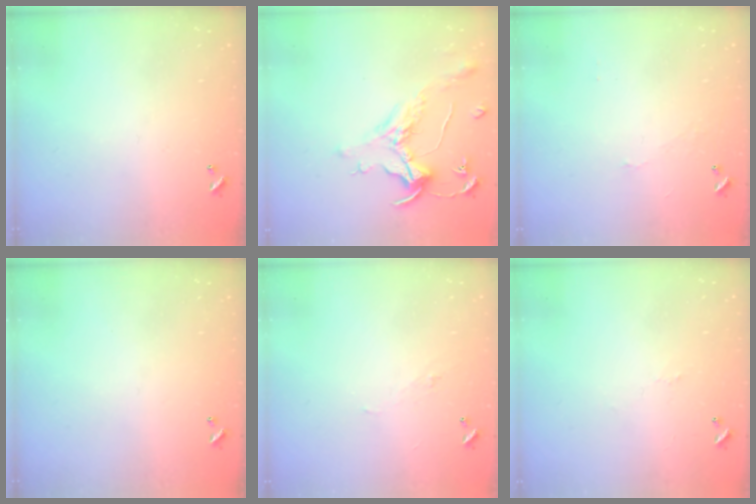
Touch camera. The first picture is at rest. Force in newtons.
{"total": 1.6, "press": 1.4, "slide": 0.7}
{"total": 0.0}
{"total": 0.0}
{"total": 2.0, "press": 1.9, "slide": 0.5}
{"total": 1.6, "press": 1.5, "slide": 0.5}